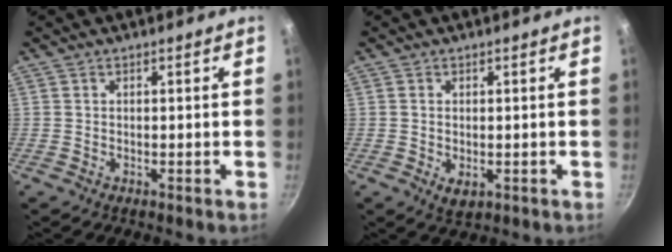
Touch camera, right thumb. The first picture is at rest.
{"total": 3.0, "force": [-0.5, 1.9, 2.3], "torque": [-0.038, -0.010, -0.004]}